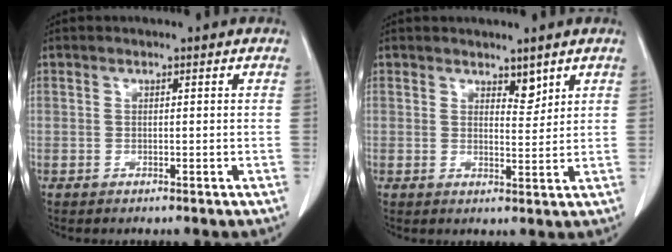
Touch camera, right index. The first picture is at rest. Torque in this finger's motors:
{"motor_torque": [0.05, 0.12, 0.03, 0.00]}